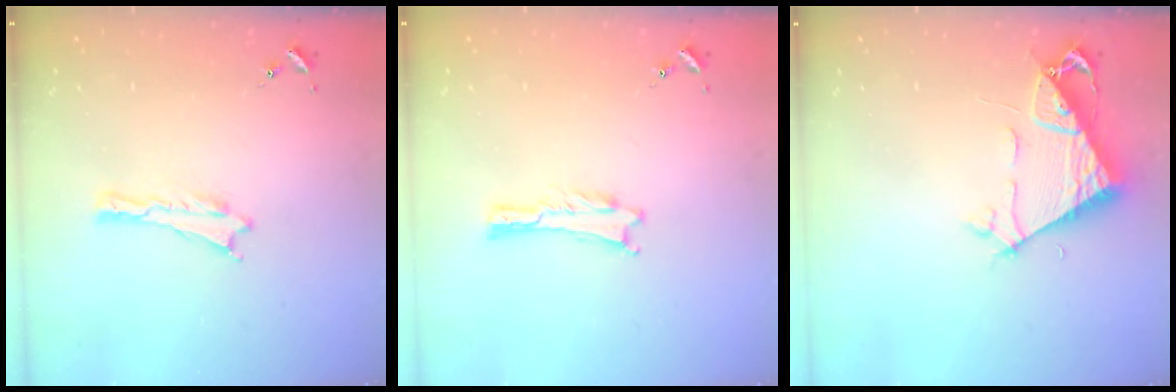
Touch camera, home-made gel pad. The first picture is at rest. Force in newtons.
{"total": 0.0}
{"total": 7.0, "press": 7.0, "slide": 0.5}